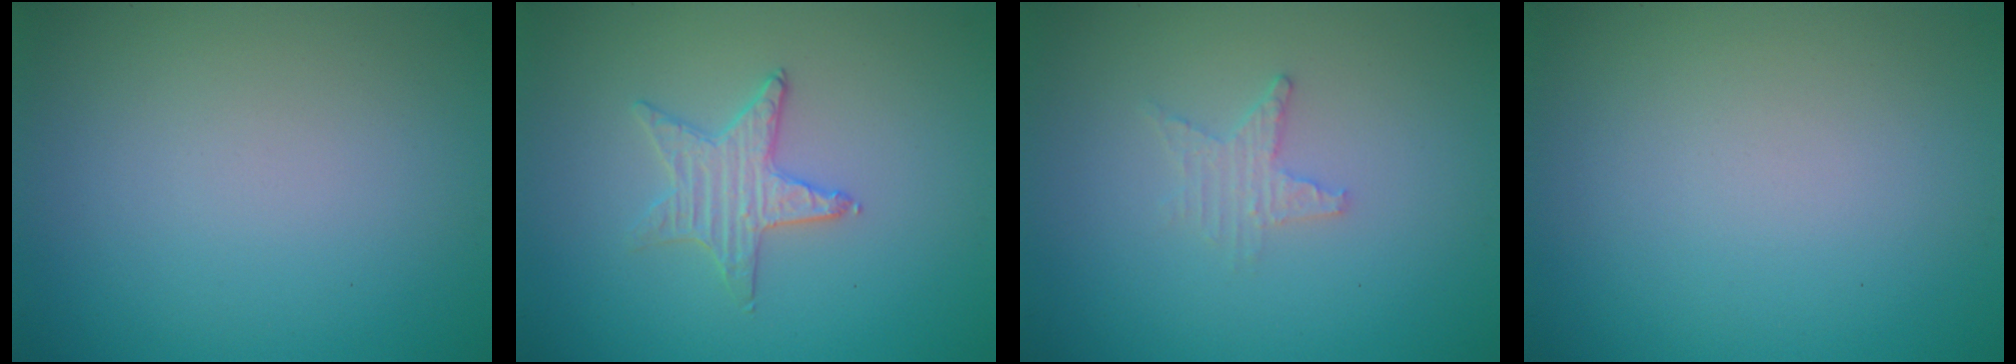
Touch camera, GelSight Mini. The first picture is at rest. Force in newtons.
{"total": 1.6, "press": 1.6, "slide": 0.2}
{"total": 1.5, "press": 1.4, "slide": 0.3}
{"total": 0.0}